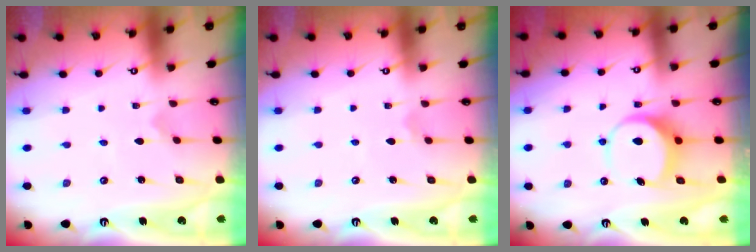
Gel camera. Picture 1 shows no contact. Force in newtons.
{"total": 1.6, "press": 1.6, "slide": 0.1}
{"total": 7.9, "press": 7.8, "slide": 0.8}